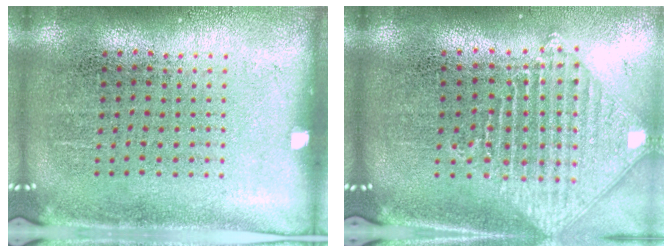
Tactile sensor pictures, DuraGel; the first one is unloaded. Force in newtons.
{"total": 1.6, "press": 1.4, "slide": 0.8}